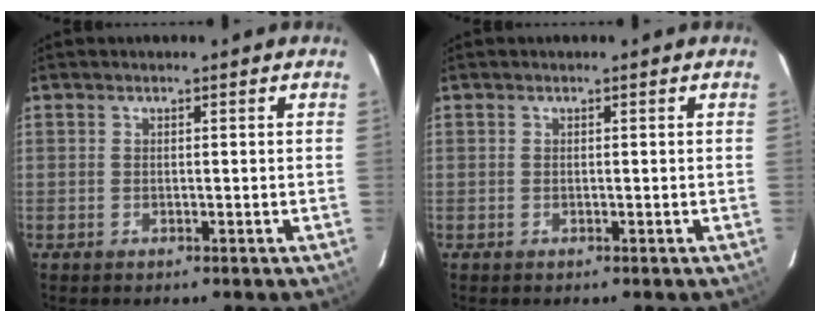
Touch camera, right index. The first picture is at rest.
{"total": 0.0}